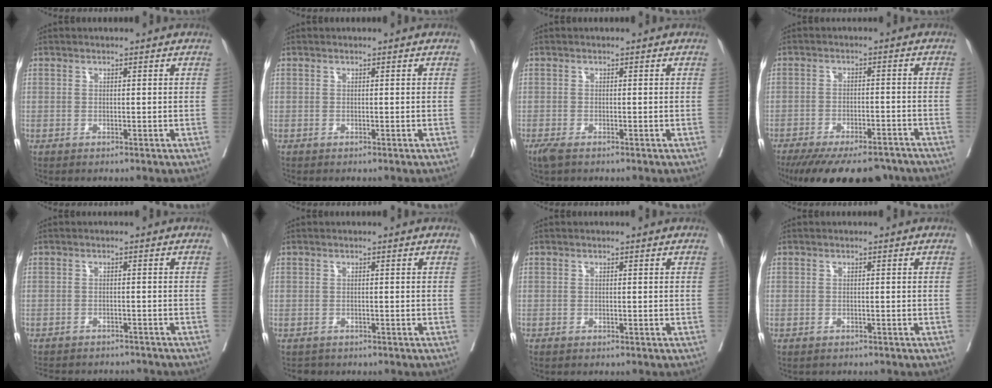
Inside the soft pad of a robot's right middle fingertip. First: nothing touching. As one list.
[{"total": 0.0}, {"total": 2.0, "force": [-1.5, 0.5, 1.3], "torque": [-0.029, -0.009, -0.028]}, {"total": 18.0, "force": [-14.9, 5.8, 8.5], "torque": [-0.150, -0.022, -0.202]}, {"total": 10.7, "force": [-9.9, 3.0, 2.9], "torque": [-0.053, 0.003, -0.118]}, {"total": 1.2, "force": [-1.1, 0.6, -0.2], "torque": [-0.001, -0.001, -0.018]}, {"total": 0.0}, {"total": 1.1, "force": [-1.0, 0.5, 0.2], "torque": [-0.009, -0.001, -0.014]}]